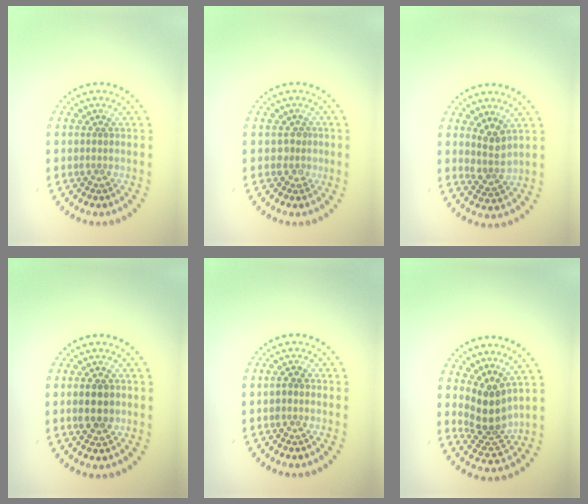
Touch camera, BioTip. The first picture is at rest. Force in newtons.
{"total": 1.3, "press": 1.0, "slide": 0.9}
{"total": 2.3, "press": 1.9, "slide": 1.3}
{"total": 2.2, "press": 2.2, "slide": 0.1}
{"total": 0.7, "press": 0.7, "slide": 0.1}
{"total": 3.7, "press": 2.8, "slide": 2.4}